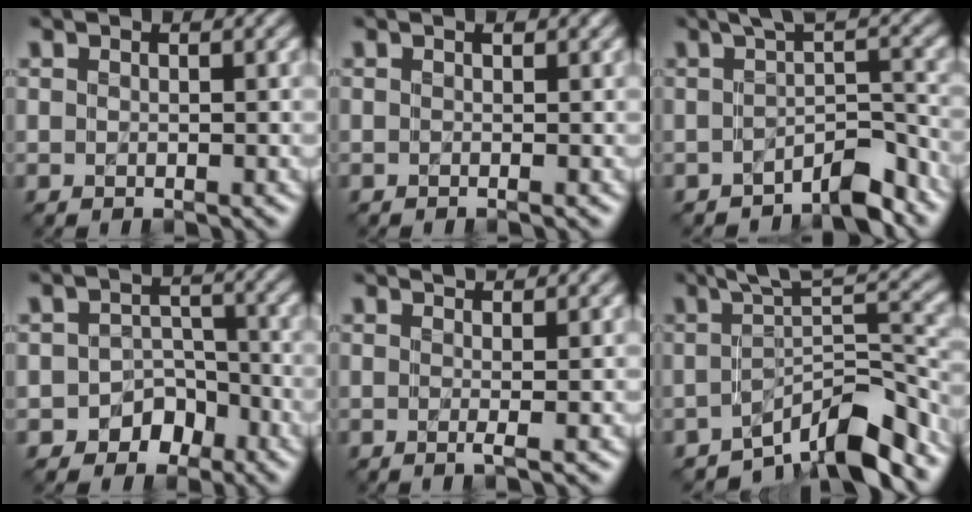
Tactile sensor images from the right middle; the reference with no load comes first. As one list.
[{"total": 0.9, "force": [0.0, 0.1, 0.8], "torque": [-0.012, -0.002, -0.001]}, {"total": 4.0, "force": [-2.4, 1.0, 3.1], "torque": [-0.034, 0.006, -0.041]}, {"total": 4.0, "force": [-2.6, 2.8, 1.0], "torque": [0.004, 0.012, -0.041]}, {"total": 2.2, "force": [0.6, 0.6, 2.1], "torque": [-0.028, -0.004, -0.009]}, {"total": 8.0, "force": [-4.8, 2.0, 6.1], "torque": [-0.069, 0.007, -0.083]}]